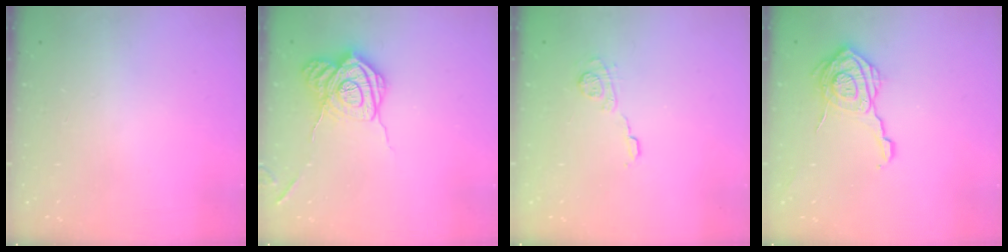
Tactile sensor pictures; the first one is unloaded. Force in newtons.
{"total": 17.0, "press": 17.0, "slide": 0.9}
{"total": 9.5, "press": 9.5, "slide": 0.8}
{"total": 18.1, "press": 18.1, "slide": 0.8}